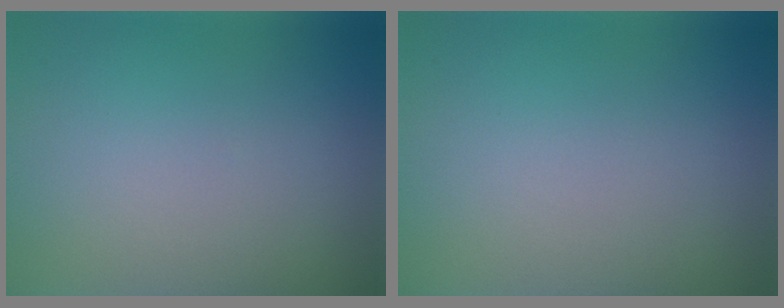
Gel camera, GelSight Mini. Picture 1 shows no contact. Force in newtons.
{"total": 0.0}